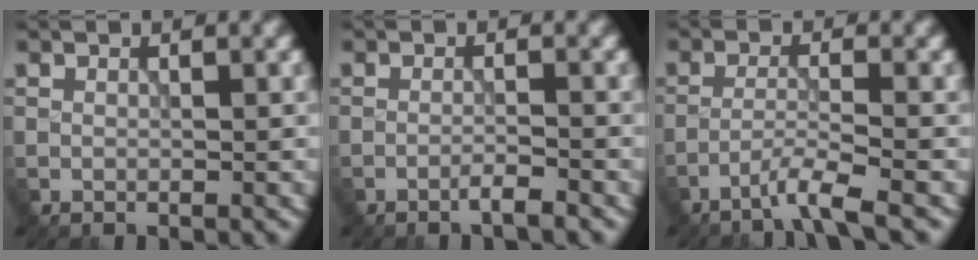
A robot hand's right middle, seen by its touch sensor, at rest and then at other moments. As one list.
[{"total": 1.5, "force": [-1.1, 0.1, 1.1], "torque": [-0.011, 0.005, -0.027]}, {"total": 3.1, "force": [-2.2, 0.0, 2.2], "torque": [-0.036, 0.003, -0.056]}]